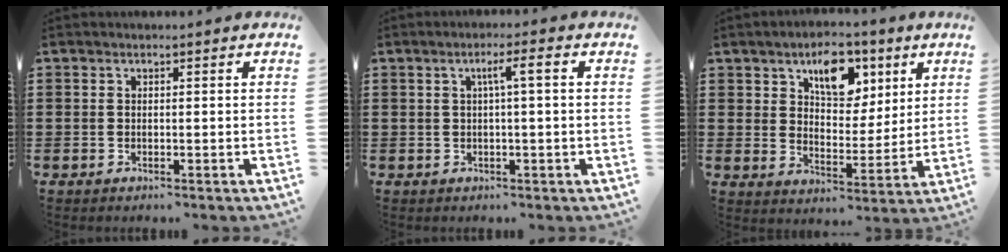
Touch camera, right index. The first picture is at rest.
{"total": 3.1, "force": [0.2, -0.1, 3.1], "torque": [-0.056, -0.001, 0.000]}
{"total": 8.8, "force": [4.8, 5.3, 5.2], "torque": [-0.084, -0.001, 0.078]}